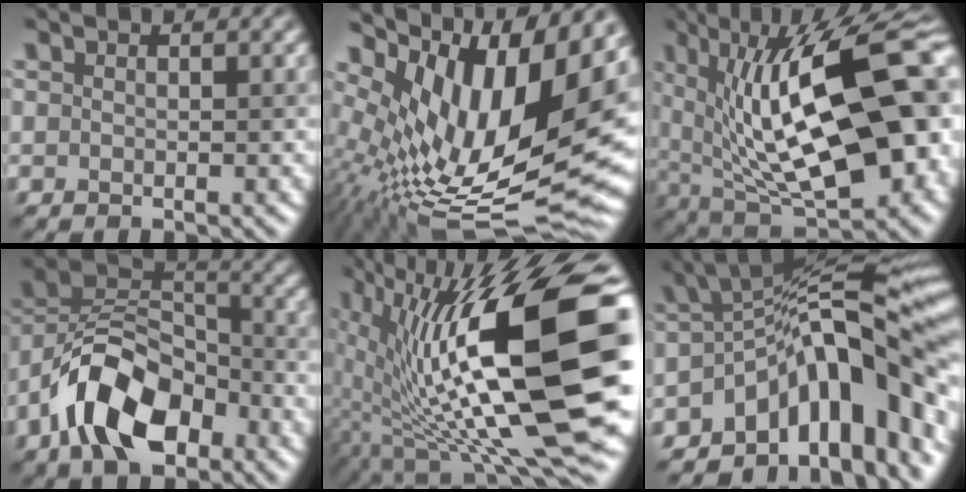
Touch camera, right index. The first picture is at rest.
{"total": 16.2, "force": [5.8, 7.2, 13.3], "torque": [-0.243, 0.013, 0.100]}
{"total": 18.6, "force": [2.6, 8.3, 16.4], "torque": [-0.254, 0.011, 0.044]}
{"total": 10.0, "force": [-5.3, 5.5, 6.5], "torque": [-0.113, 0.019, -0.107]}
{"total": 17.8, "force": [1.8, 5.4, 16.8], "torque": [-0.274, 0.005, 0.035]}
{"total": 14.9, "force": [-4.9, 6.6, 12.4], "torque": [-0.144, 0.033, -0.094]}